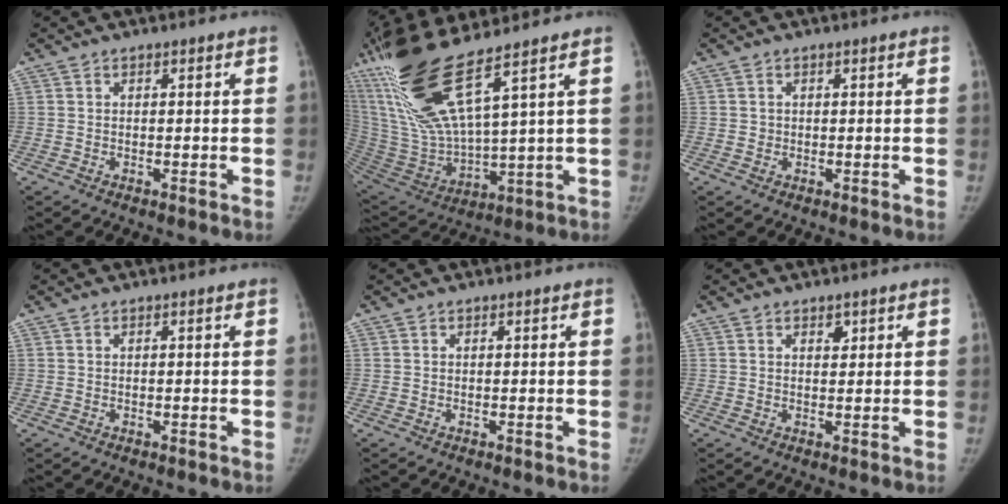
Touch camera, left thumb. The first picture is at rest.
{"total": 22.5, "force": [12.3, 4.3, 18.4], "torque": [-0.388, -0.053, 0.247]}
{"total": 0.8, "force": [0.0, 0.8, -0.2], "torque": [0.016, -0.003, -0.001]}
{"total": 0.0}
{"total": 0.0}
{"total": 1.7, "force": [1.0, 1.1, 0.8], "torque": [0.005, -0.011, 0.014]}